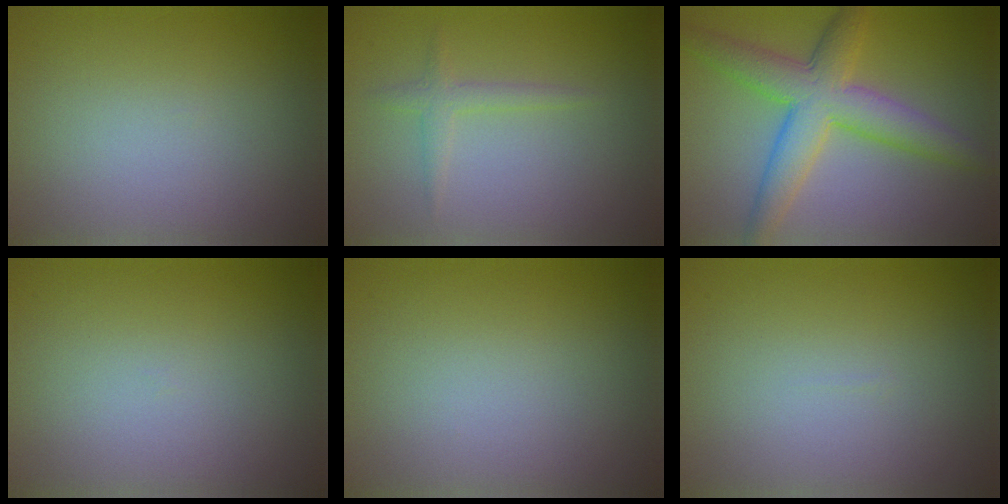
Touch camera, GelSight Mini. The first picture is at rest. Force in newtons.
{"total": 1.5, "press": 1.4, "slide": 0.2}
{"total": 6.6, "press": 6.6, "slide": 0.1}
{"total": 0.0}
{"total": 0.0}
{"total": 0.0}